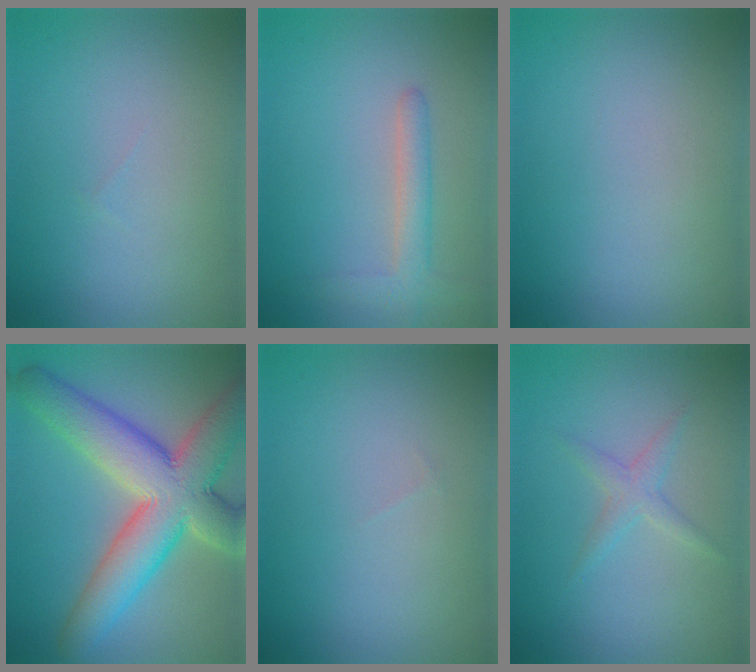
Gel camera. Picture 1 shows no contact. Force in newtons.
{"total": 2.4, "press": 2.4, "slide": 0.3}
{"total": 0.0}
{"total": 10.7, "press": 10.7, "slide": 0.8}
{"total": 0.0}
{"total": 1.6, "press": 1.6, "slide": 0.1}